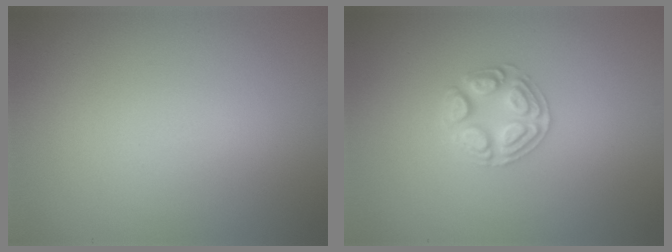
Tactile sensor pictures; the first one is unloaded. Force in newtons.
{"total": 2.5, "press": 2.5, "slide": 0.4}